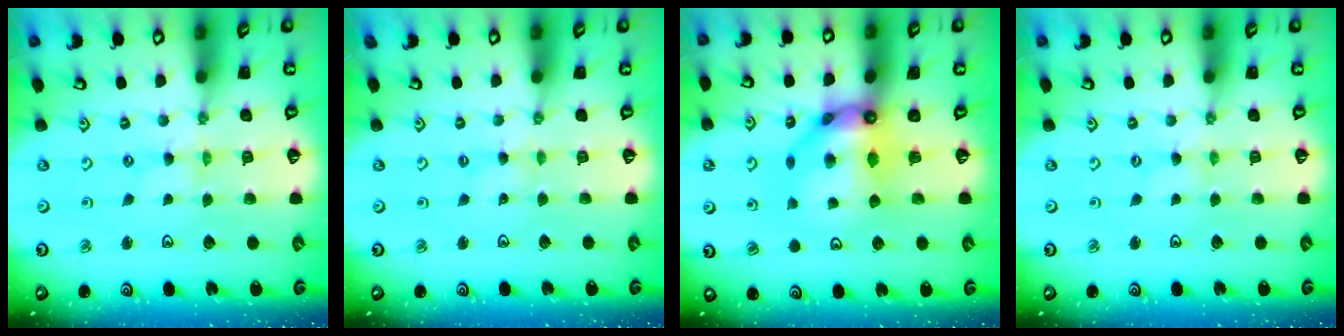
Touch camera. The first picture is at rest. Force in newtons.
{"total": 1.0, "press": 0.9, "slide": 0.2}
{"total": 12.4, "press": 12.3, "slide": 1.1}
{"total": 0.0}